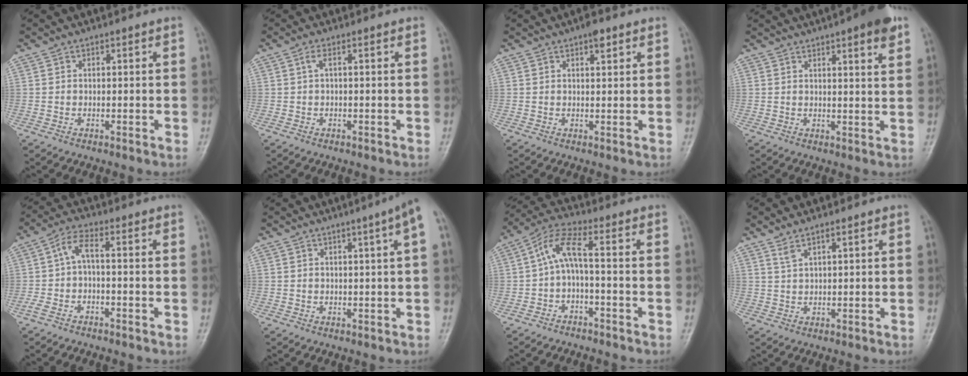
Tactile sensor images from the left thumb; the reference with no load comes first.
{"total": 1.6, "force": [0.3, 0.2, 1.5], "torque": [-0.044, 0.010, 0.008]}
{"total": 2.6, "force": [1.6, 0.8, 1.8], "torque": [-0.023, -0.005, 0.022]}
{"total": 7.8, "force": [4.8, 1.2, 6.1], "torque": [-0.067, -0.012, 0.058]}
{"total": 4.8, "force": [-0.7, 1.2, 4.6], "torque": [-0.109, 0.023, -0.018]}
{"total": 5.5, "force": [2.0, -0.5, 5.1], "torque": [-0.069, 0.002, 0.028]}
{"total": 6.3, "force": [-1.0, 1.3, 6.1], "torque": [-0.136, 0.040, -0.023]}
{"total": 2.6, "force": [1.9, 0.3, 1.8], "torque": [-0.040, -0.007, 0.044]}